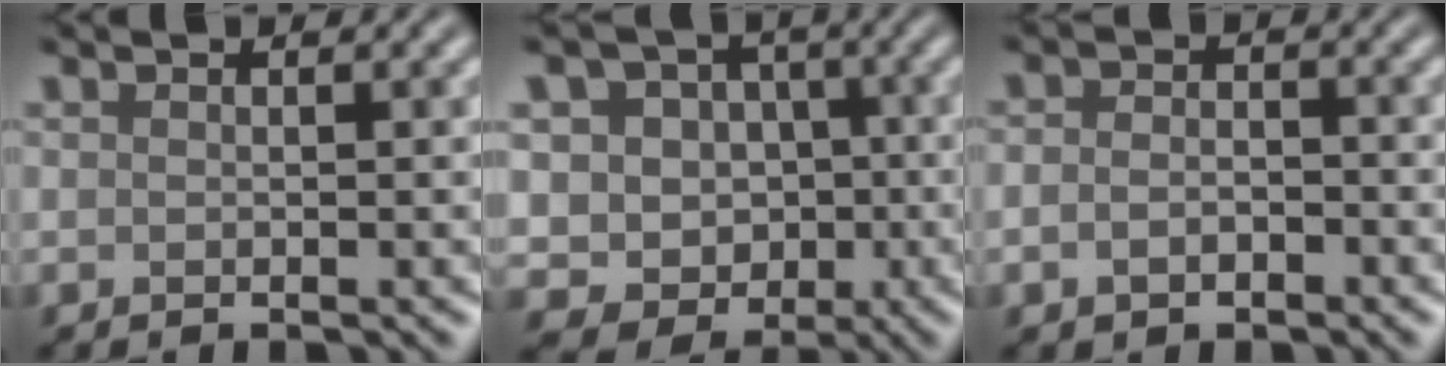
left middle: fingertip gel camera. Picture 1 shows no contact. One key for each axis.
{"total": 8.1, "fx": -0.8, "fy": 7.4, "fz": 3.1, "tx": -0.034, "ty": 0.025, "tz": -0.043}
{"total": 2.2, "fx": -0.9, "fy": 1.5, "fz": 1.3, "tx": -0.024, "ty": 0.000, "tz": -0.022}